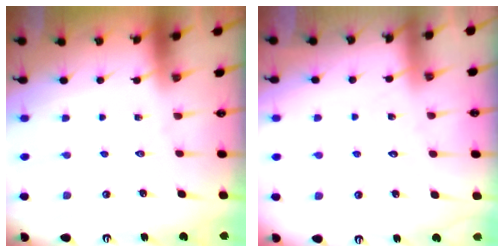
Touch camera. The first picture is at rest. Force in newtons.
{"total": 5.2, "press": 5.2, "slide": 0.5}